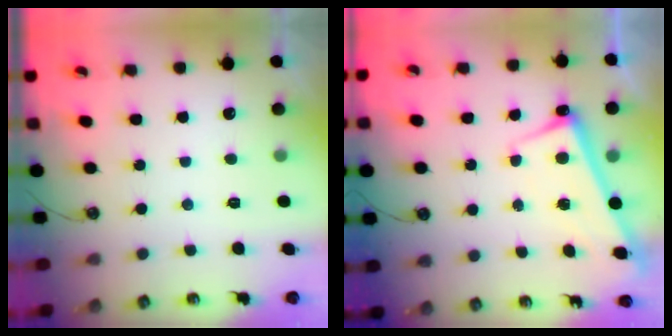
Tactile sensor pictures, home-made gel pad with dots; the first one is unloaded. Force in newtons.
{"total": 2.7, "press": 2.6, "slide": 0.4}